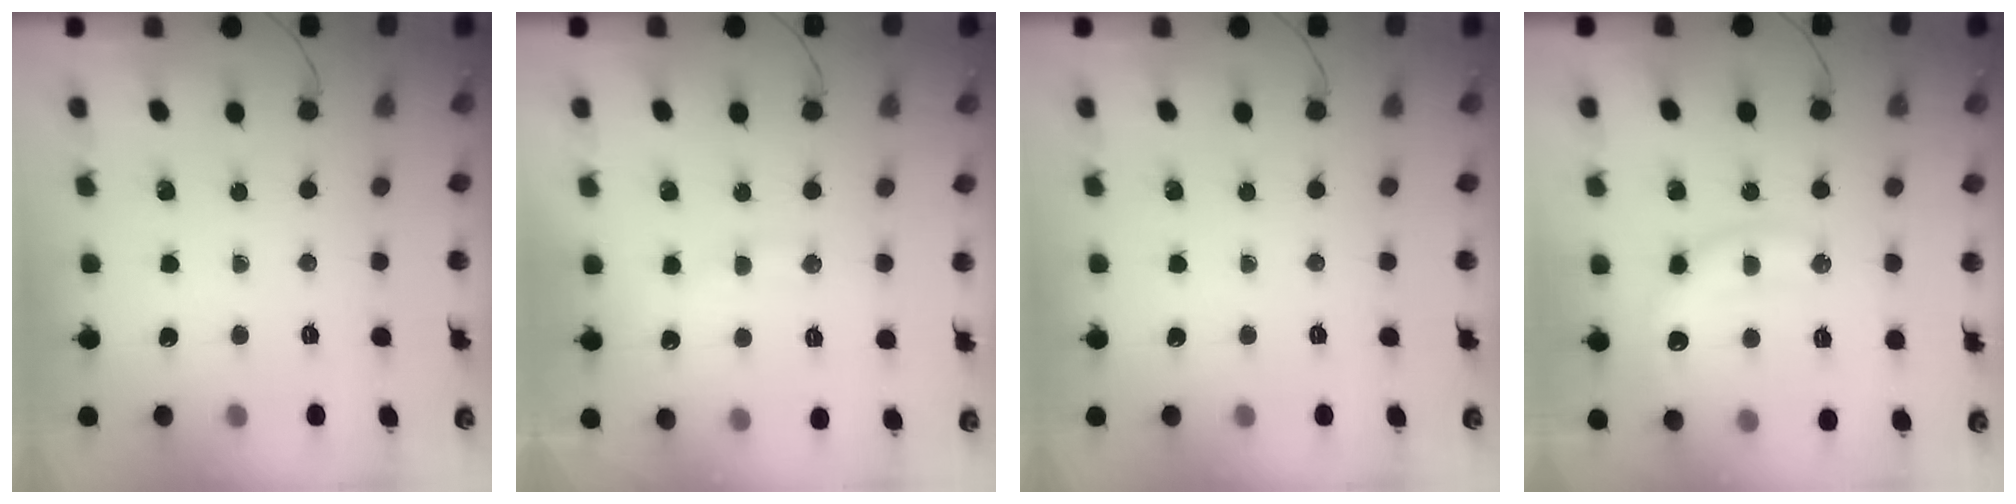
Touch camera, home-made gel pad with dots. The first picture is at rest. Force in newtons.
{"total": 9.7, "press": 9.7, "slide": 1.1}
{"total": 0.0}
{"total": 12.7, "press": 12.7, "slide": 0.9}